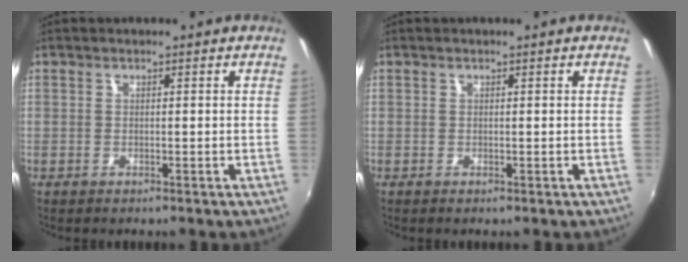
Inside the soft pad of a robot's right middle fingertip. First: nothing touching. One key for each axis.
{"total": 0.0}